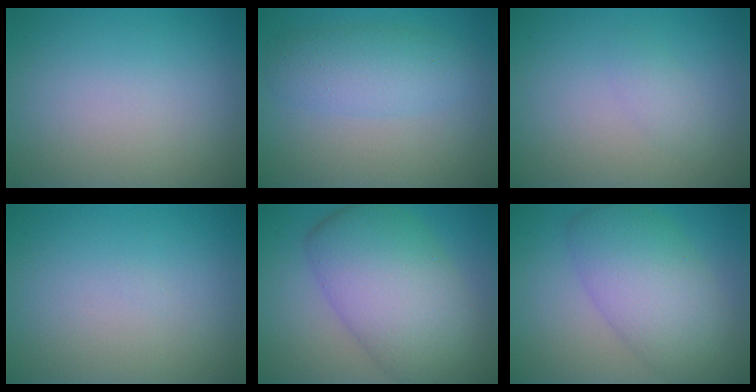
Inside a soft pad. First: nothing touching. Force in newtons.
{"total": 3.7, "press": 3.7, "slide": 0.1}
{"total": 1.1, "press": 1.1, "slide": 0.0}
{"total": 0.0}
{"total": 10.5, "press": 10.4, "slide": 0.7}
{"total": 7.4, "press": 7.3, "slide": 0.3}